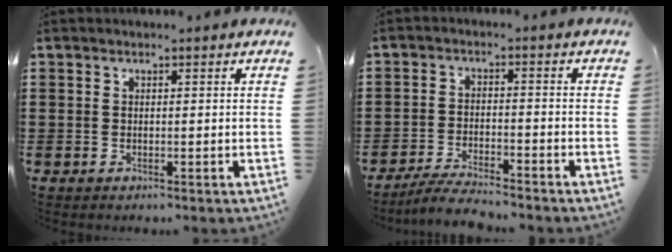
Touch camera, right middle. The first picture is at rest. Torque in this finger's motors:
{"motor_torque": [0.26, -0.22, 0.05, 0.04]}